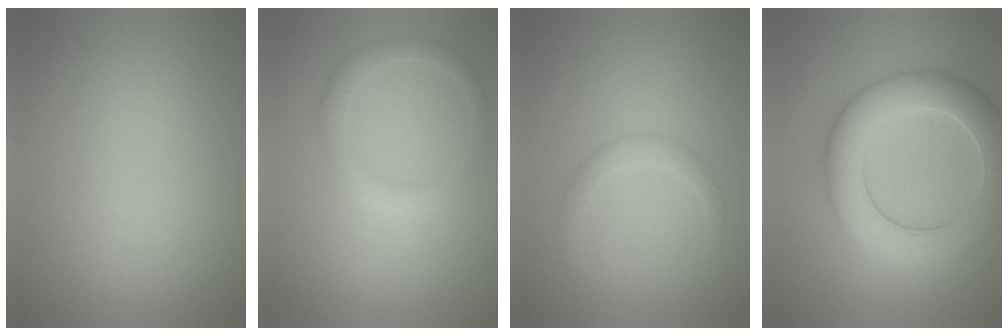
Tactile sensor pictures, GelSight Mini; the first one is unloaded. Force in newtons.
{"total": 2.2, "press": 2.2, "slide": 0.1}
{"total": 1.4, "press": 1.4, "slide": 0.1}
{"total": 8.7, "press": 8.6, "slide": 0.4}